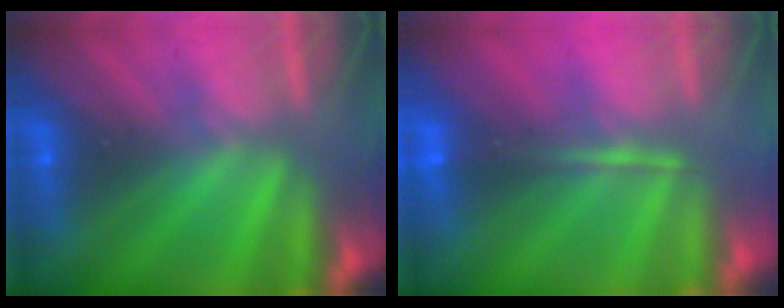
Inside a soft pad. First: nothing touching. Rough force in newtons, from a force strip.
{"total": 1.6}